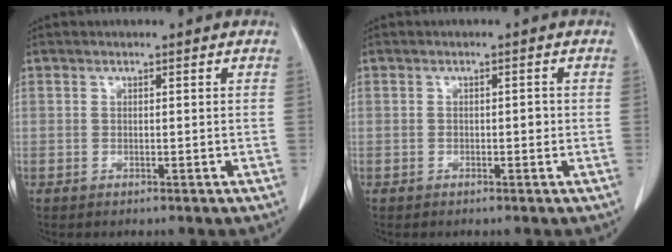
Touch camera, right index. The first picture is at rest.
{"total": 1.2, "force": [-0.2, 0.6, 1.0], "torque": [-0.015, 0.003, -0.002]}